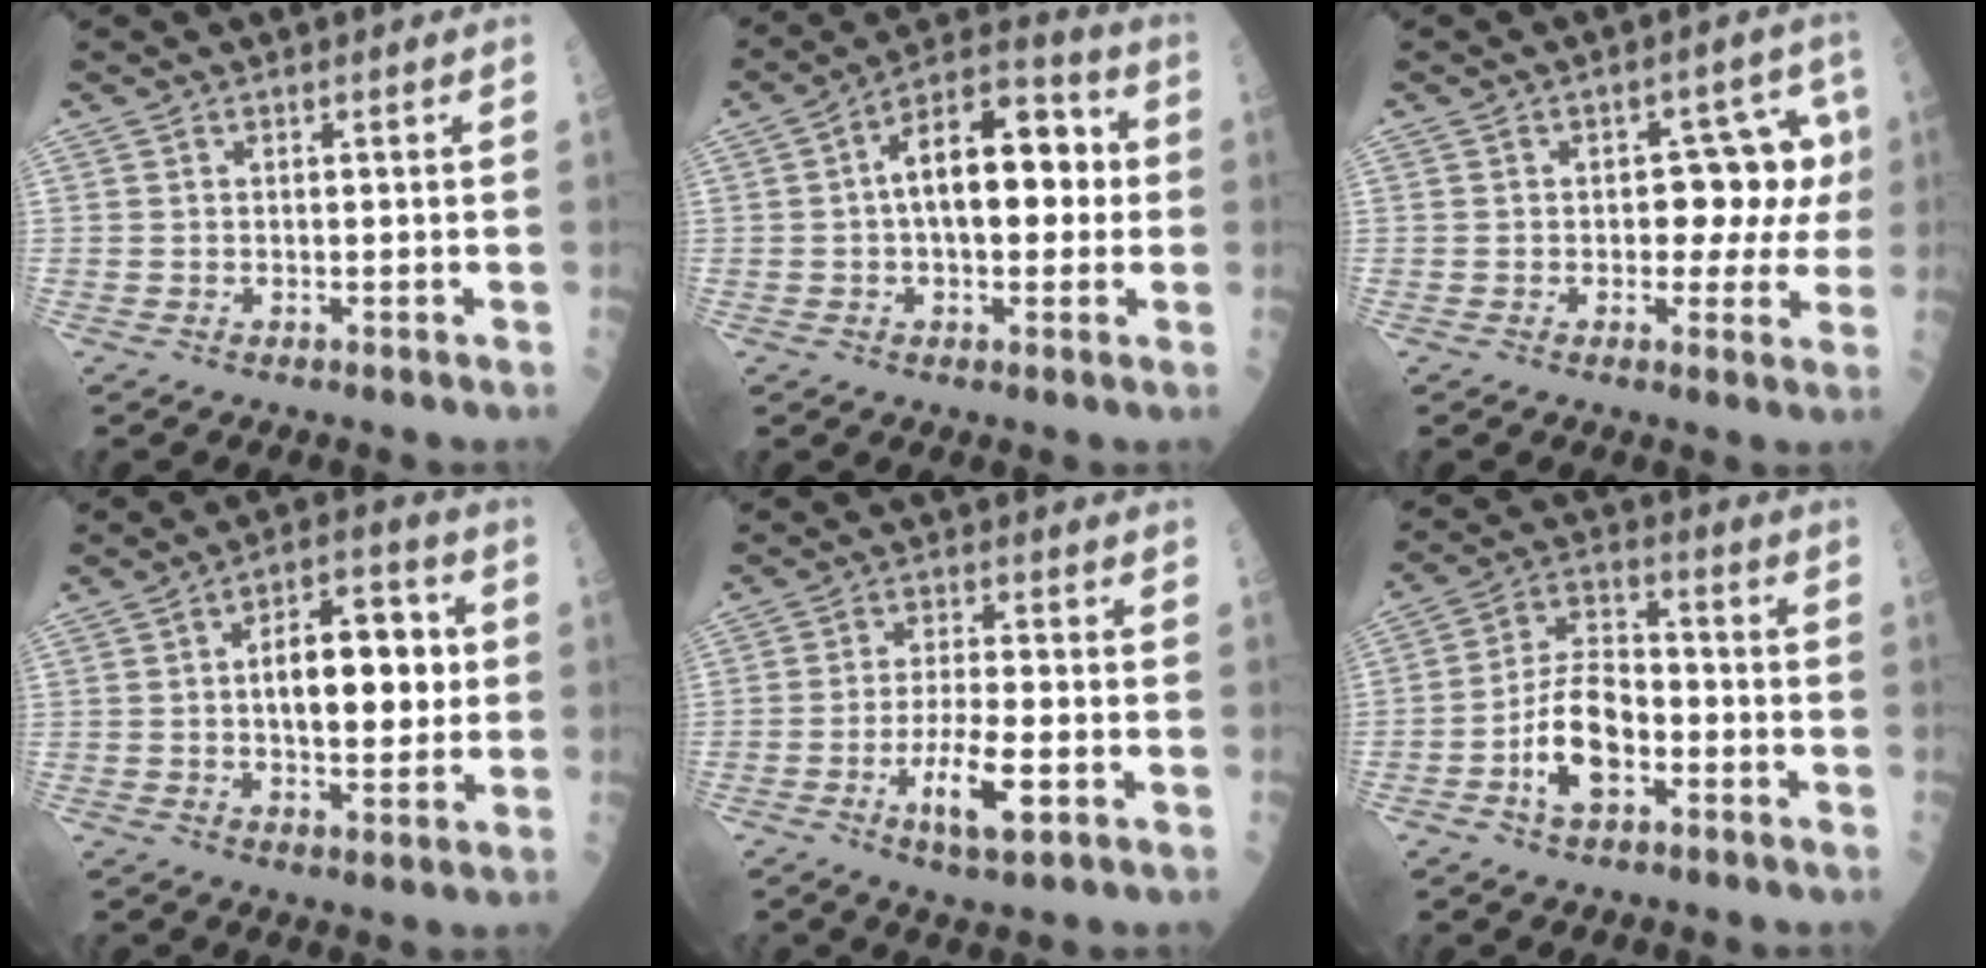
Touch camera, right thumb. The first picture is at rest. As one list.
[{"total": 15.9, "force": [1.2, 8.2, 13.5], "torque": [-0.182, 0.036, 0.010]}, {"total": 9.2, "force": [0.5, 5.6, 7.2], "torque": [-0.036, 0.025, 0.002]}, {"total": 13.6, "force": [1.0, 6.7, 11.8], "torque": [-0.143, 0.017, 0.010]}, {"total": 8.5, "force": [-3.0, 1.8, 7.8], "torque": [-0.153, 0.004, -0.052]}, {"total": 11.1, "force": [-4.0, 5.9, 8.5], "torque": [-0.150, 0.040, -0.074]}]